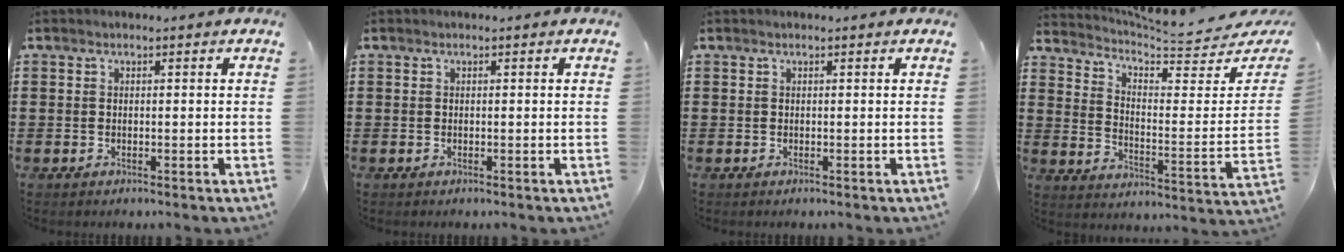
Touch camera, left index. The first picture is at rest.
{"total": 0.0}
{"total": 0.0}
{"total": 4.9, "force": [4.2, 0.9, 2.4], "torque": [-0.062, -0.043, 0.065]}